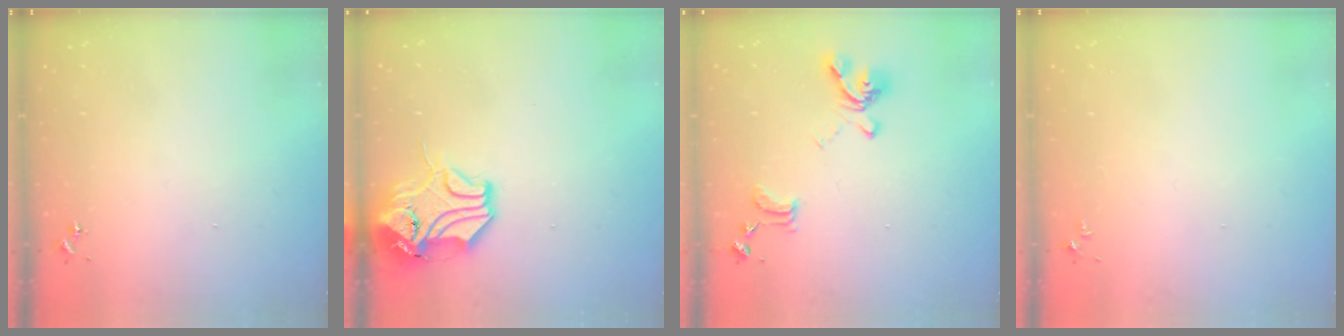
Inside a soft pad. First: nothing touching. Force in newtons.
{"total": 13.7, "press": 13.5, "slide": 1.8}
{"total": 15.5, "press": 15.4, "slide": 1.6}
{"total": 2.8, "press": 2.8, "slide": 0.4}